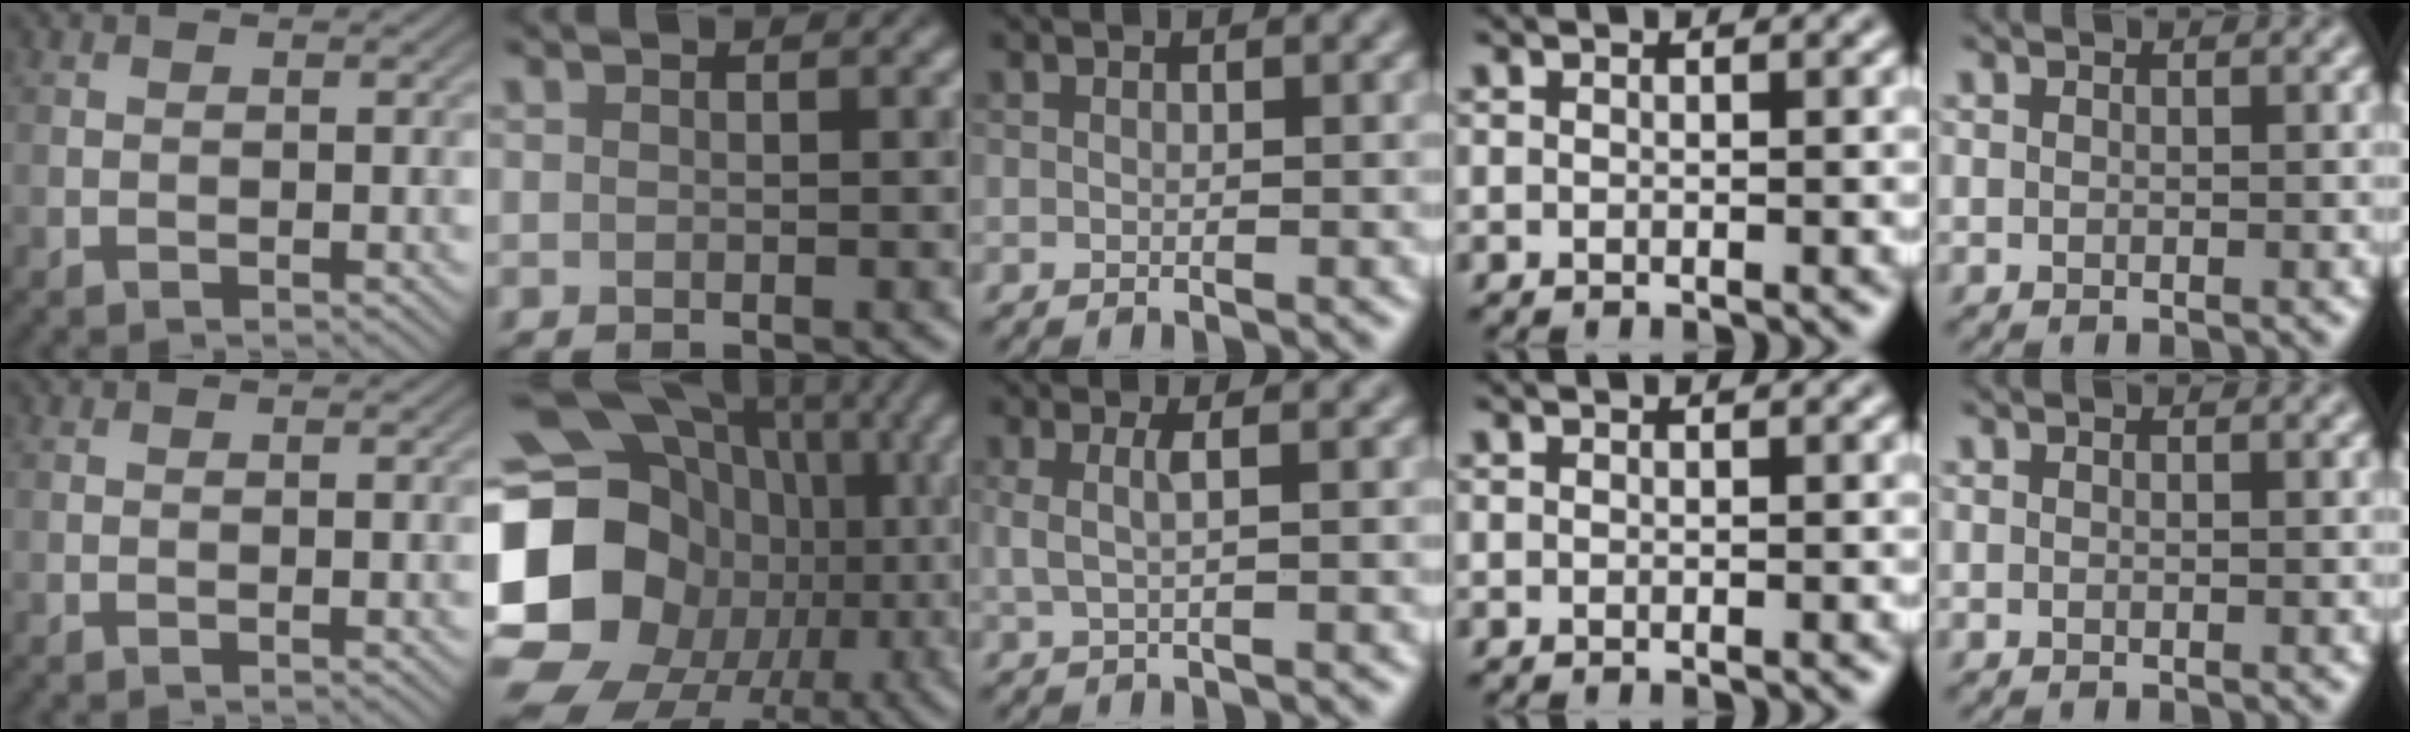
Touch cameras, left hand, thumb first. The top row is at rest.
{"index": {"total": 21.1, "force": [-2.8, 18.4, 10.0], "torque": [-0.194, 0.008, -0.086]}, "middle": {"total": 1.8, "force": [0.3, 0.5, 1.7], "torque": [-0.033, -0.002, 0.004]}}